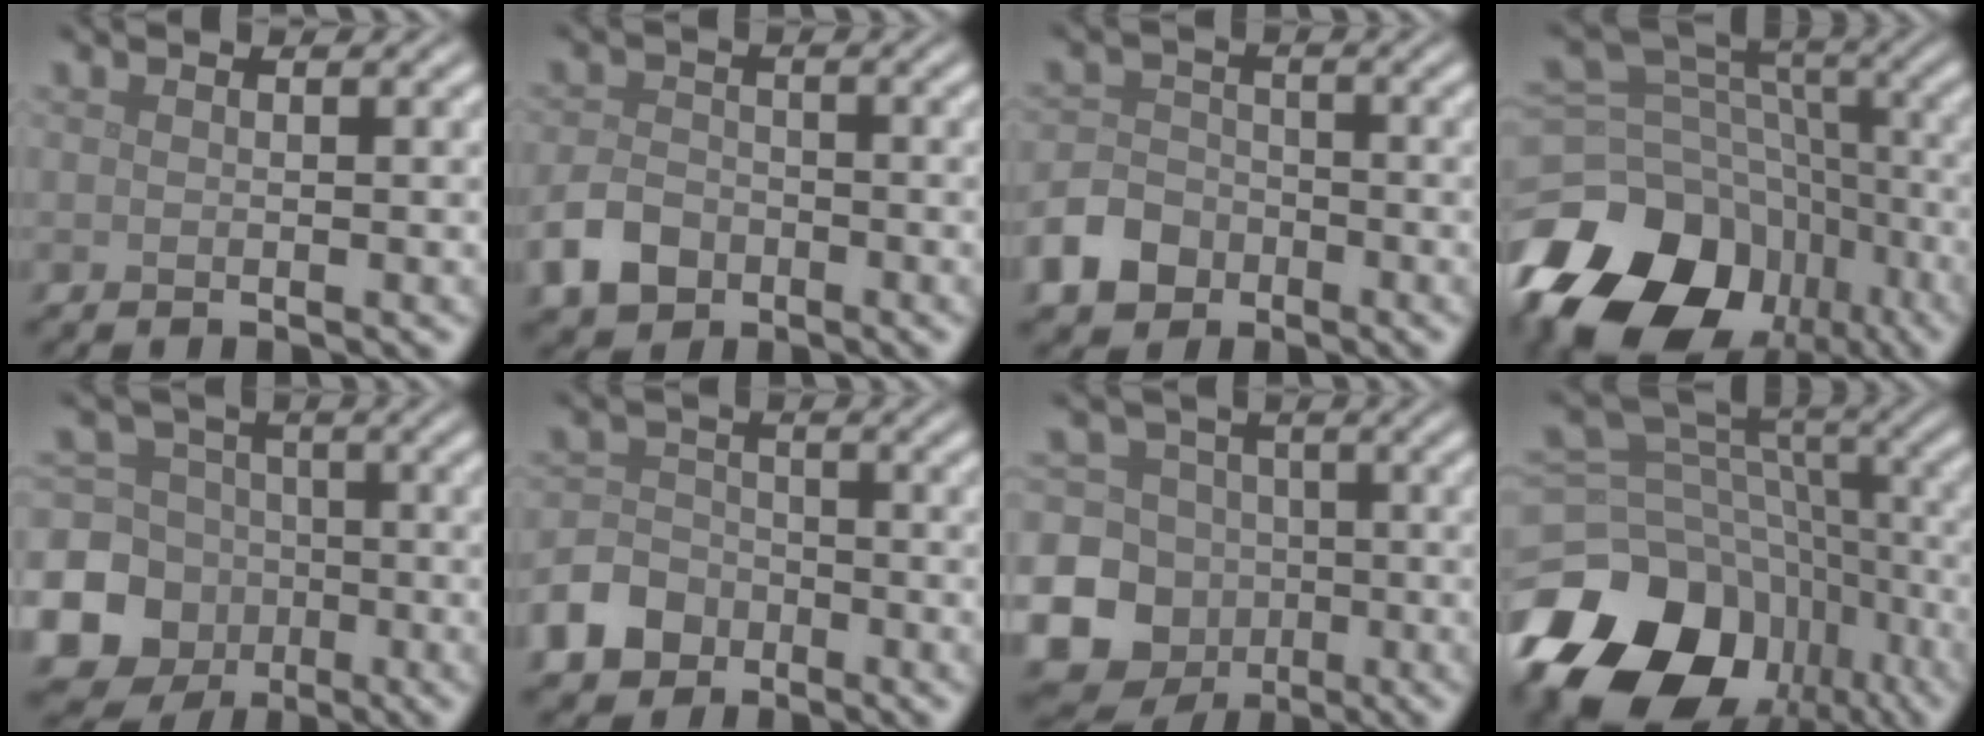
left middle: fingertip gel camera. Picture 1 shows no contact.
{"total": 3.5, "force": [-1.9, 2.5, 1.6], "torque": [-0.033, -0.001, -0.042]}
{"total": 4.4, "force": [-2.5, 3.2, 1.5], "torque": [-0.031, -0.002, -0.055]}
{"total": 17.0, "force": [-10.1, 11.8, 6.8], "torque": [-0.158, -0.013, -0.158]}
{"total": 16.1, "force": [-5.1, 14.9, 3.5], "torque": [-0.108, -0.033, -0.110]}
{"total": 5.0, "force": [-3.0, 3.8, 1.5], "torque": [-0.022, -0.003, -0.066]}
{"total": 18.9, "force": [-5.4, 17.6, 4.2], "torque": [-0.125, -0.021, -0.120]}
{"total": 18.5, "force": [-10.2, 13.6, 7.3], "torque": [-0.164, -0.022, -0.139]}